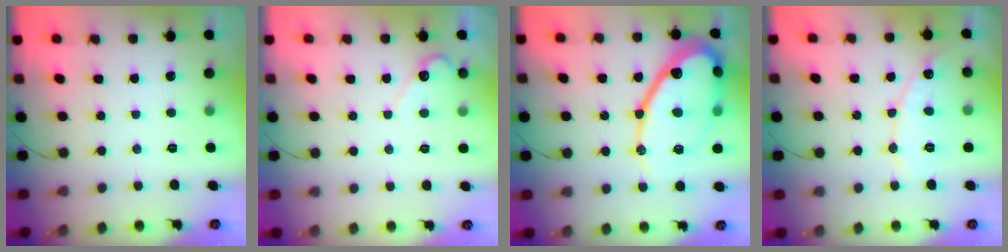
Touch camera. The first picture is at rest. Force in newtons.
{"total": 3.0, "press": 3.0, "slide": 0.2}
{"total": 22.9, "press": 22.8, "slide": 2.2}
{"total": 8.7, "press": 8.7, "slide": 0.9}